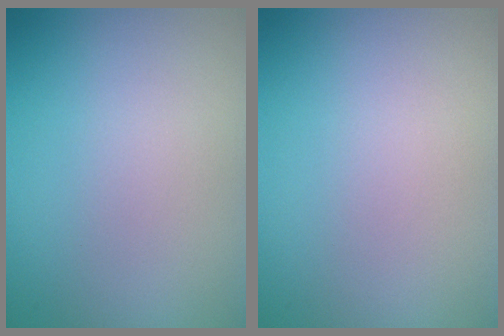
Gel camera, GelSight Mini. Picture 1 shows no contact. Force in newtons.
{"total": 0.0}